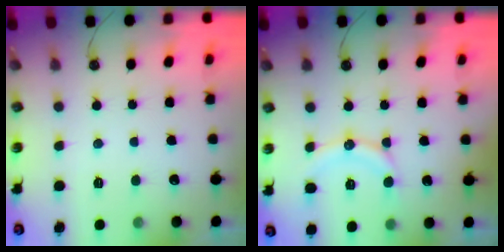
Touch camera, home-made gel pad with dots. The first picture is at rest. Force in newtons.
{"total": 10.2, "press": 10.2, "slide": 0.4}